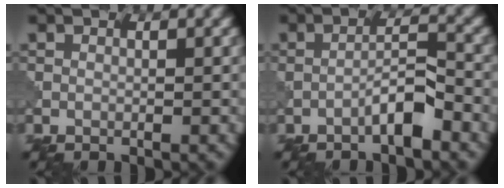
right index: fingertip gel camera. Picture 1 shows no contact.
{"total": 3.0, "force": [-2.1, 0.2, 2.2], "torque": [-0.044, 0.016, -0.035]}